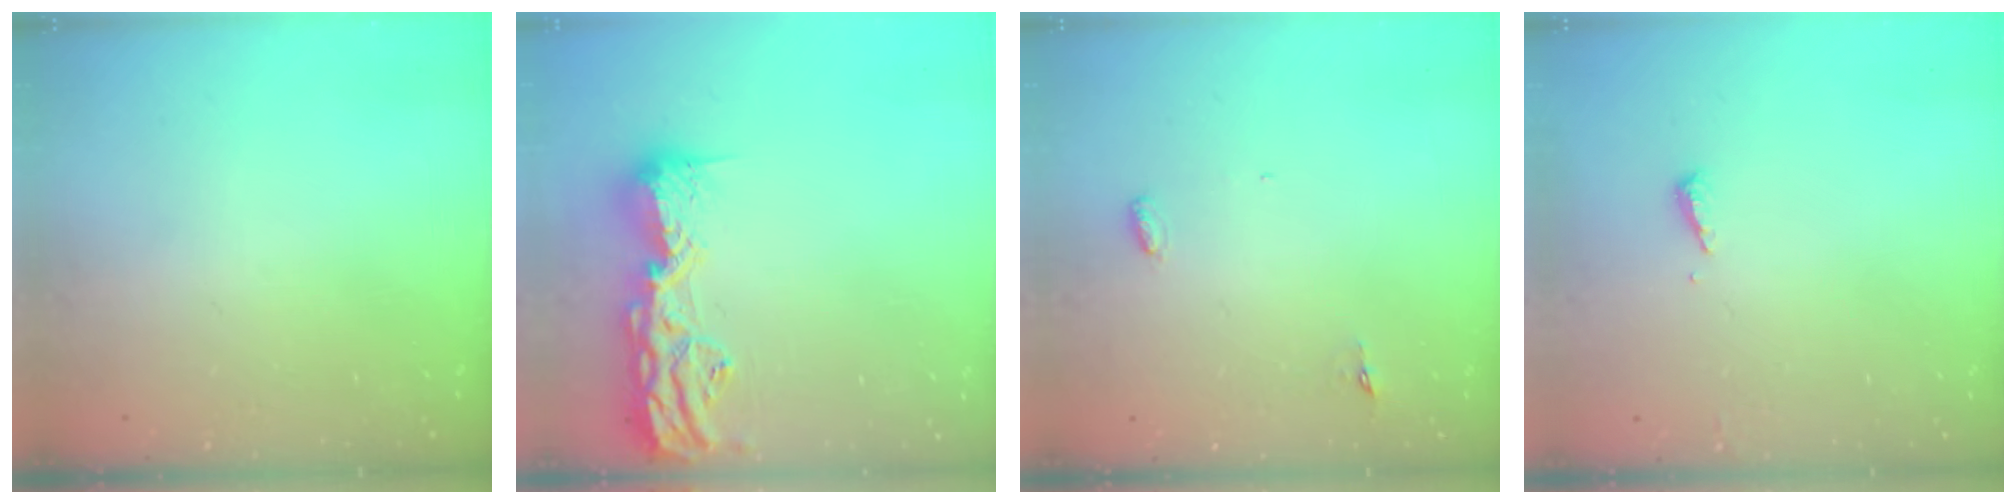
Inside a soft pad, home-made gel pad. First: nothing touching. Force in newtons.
{"total": 16.3, "press": 15.9, "slide": 3.5}
{"total": 3.0, "press": 2.8, "slide": 0.9}
{"total": 5.1, "press": 5.1, "slide": 0.5}